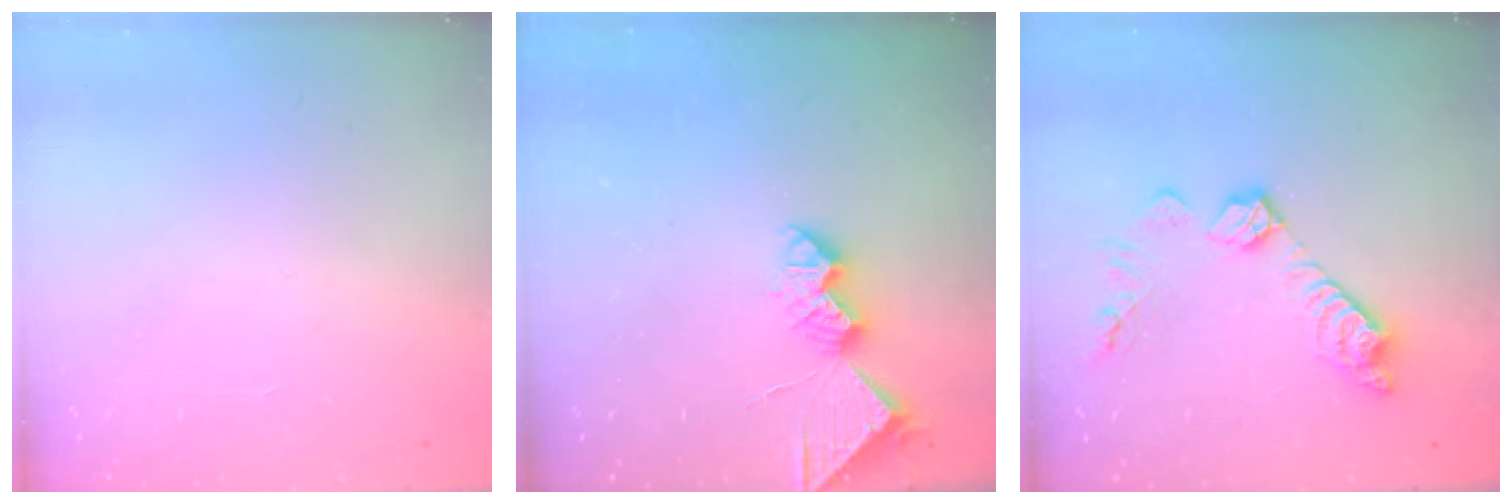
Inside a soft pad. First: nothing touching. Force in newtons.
{"total": 9.0, "press": 9.0, "slide": 0.7}
{"total": 13.5, "press": 13.5, "slide": 0.9}